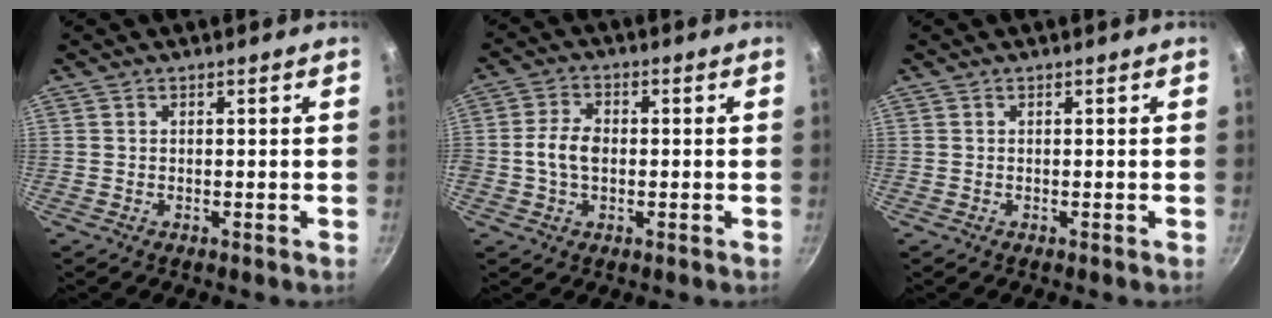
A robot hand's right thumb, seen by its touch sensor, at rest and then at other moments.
{"total": 6.0, "force": [-0.4, 4.0, 4.5], "torque": [-0.083, 0.016, -0.015]}
{"total": 0.0}